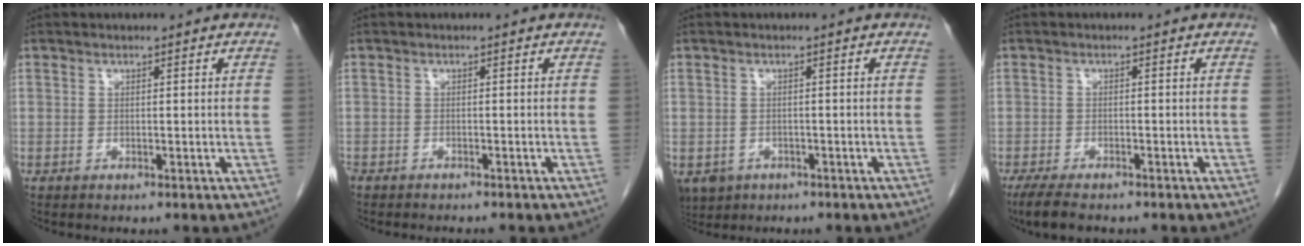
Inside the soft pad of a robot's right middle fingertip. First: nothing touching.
{"total": 2.9, "force": [-2.7, 0.6, 0.9], "torque": [-0.011, -0.006, -0.040]}
{"total": 5.8, "force": [-3.1, 4.6, 1.8], "torque": [-0.042, -0.003, -0.043]}
{"total": 4.8, "force": [-3.8, 1.2, 2.7], "torque": [-0.052, -0.012, -0.060]}